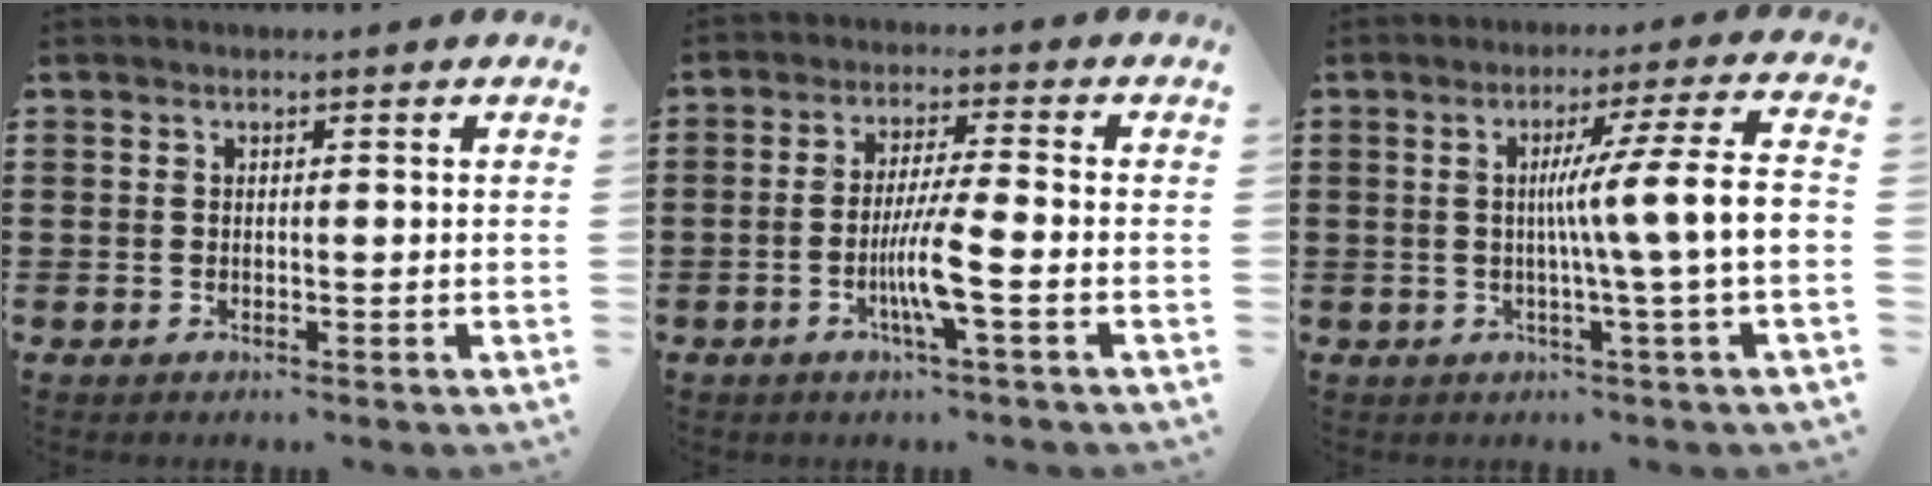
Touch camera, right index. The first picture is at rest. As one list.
[{"total": 6.7, "force": [-2.3, -0.1, 6.2], "torque": [-0.118, -0.012, -0.046]}, {"total": 10.0, "force": [-0.2, -0.7, 10.0], "torque": [-0.171, -0.008, -0.014]}]